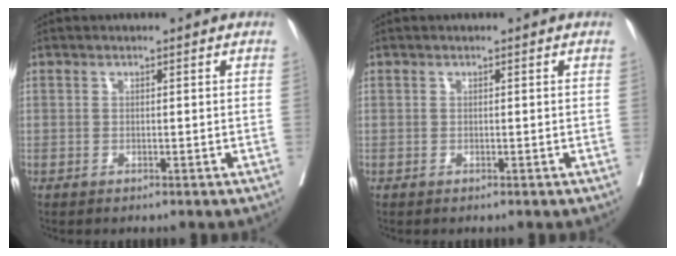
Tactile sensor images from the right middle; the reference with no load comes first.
{"total": 0.0}